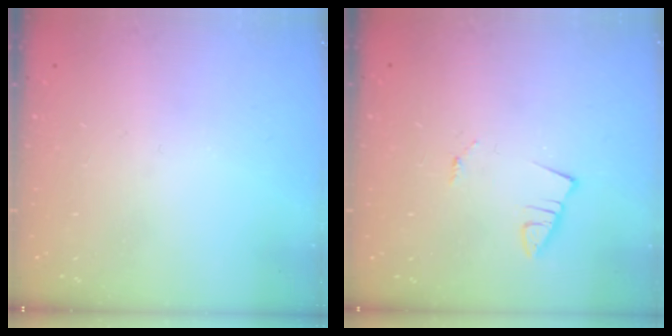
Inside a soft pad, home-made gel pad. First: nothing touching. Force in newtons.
{"total": 1.0, "press": 1.0, "slide": 0.1}